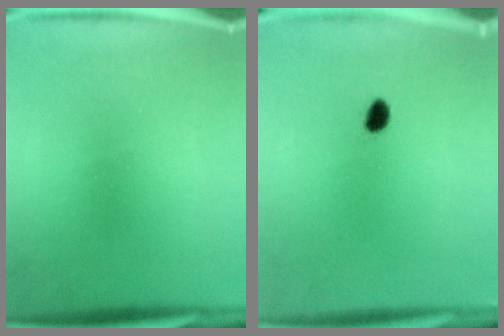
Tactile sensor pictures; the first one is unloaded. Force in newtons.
{"total": 2.0}